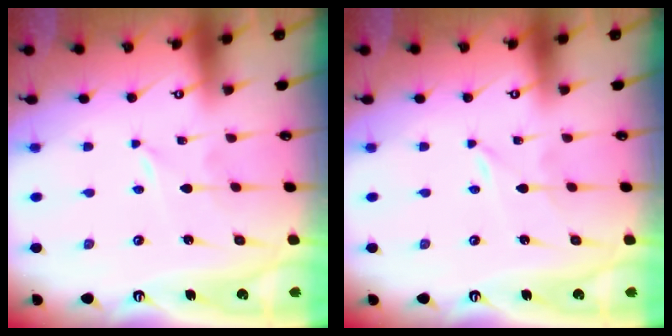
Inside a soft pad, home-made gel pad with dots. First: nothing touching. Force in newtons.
{"total": 0.0}